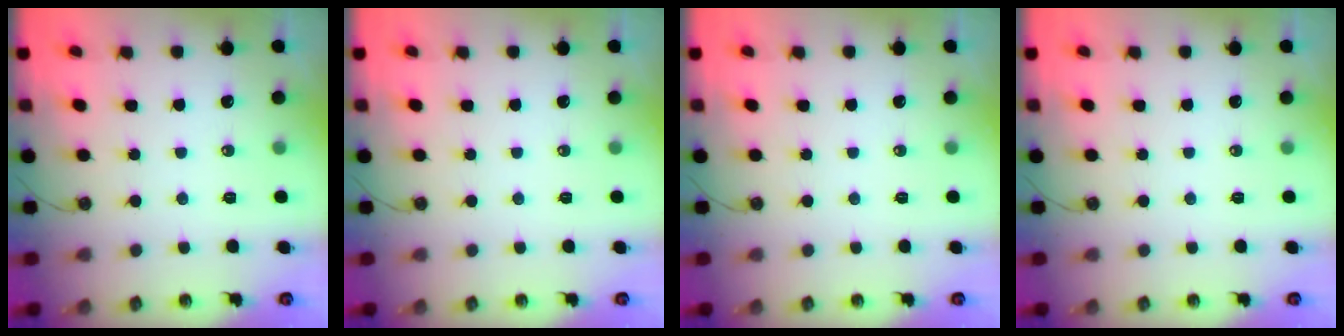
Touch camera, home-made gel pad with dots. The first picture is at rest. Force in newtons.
{"total": 0.0}
{"total": 0.0}
{"total": 0.0}